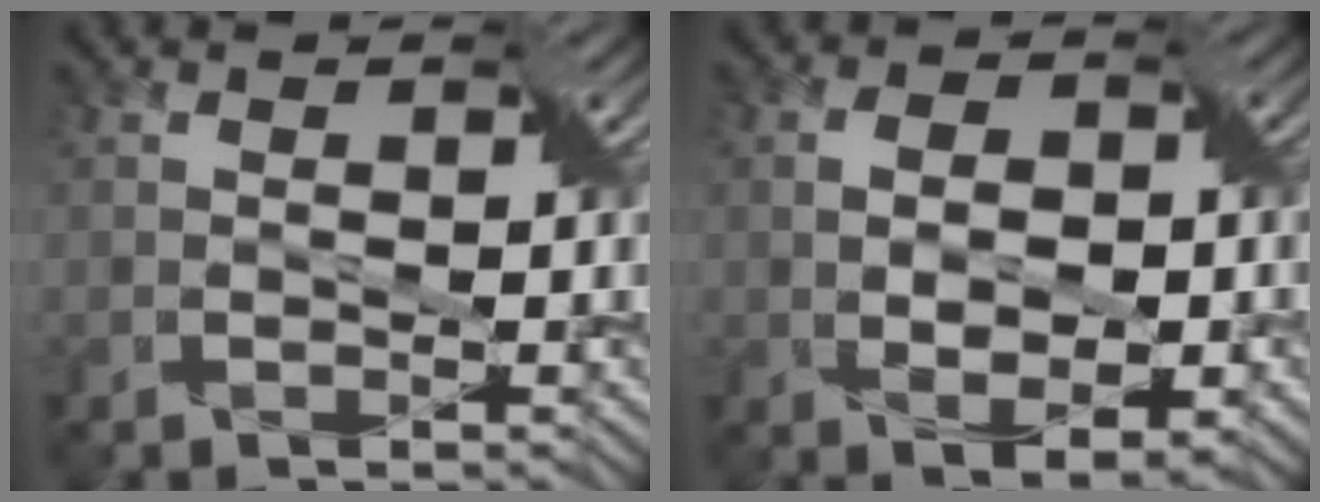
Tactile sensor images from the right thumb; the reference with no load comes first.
{"total": 6.2, "force": [-0.5, 3.9, 4.8], "torque": [-0.073, -0.003, -0.005]}